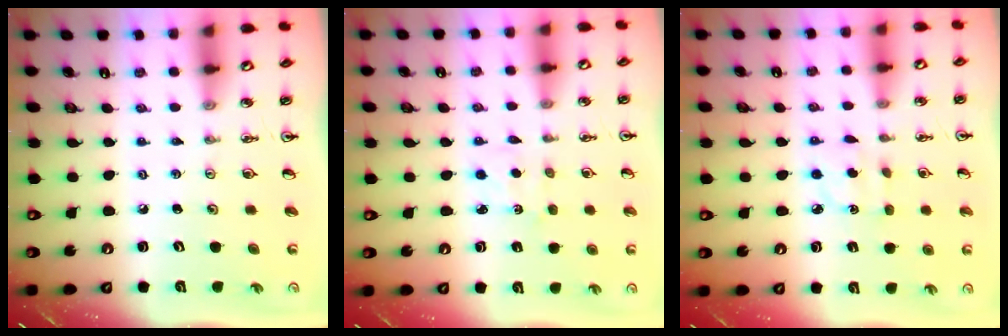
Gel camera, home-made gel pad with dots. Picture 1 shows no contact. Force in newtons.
{"total": 2.3, "press": 2.2, "slide": 0.3}
{"total": 3.7, "press": 3.7, "slide": 0.6}